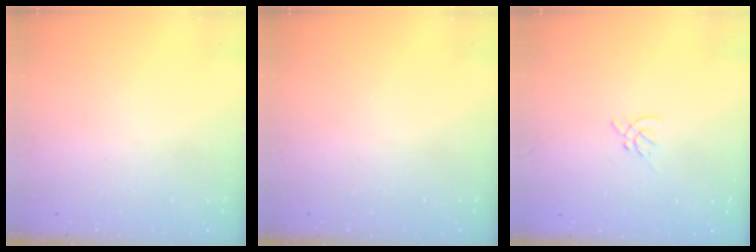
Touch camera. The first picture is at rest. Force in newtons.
{"total": 0.0}
{"total": 2.2, "press": 2.1, "slide": 0.6}